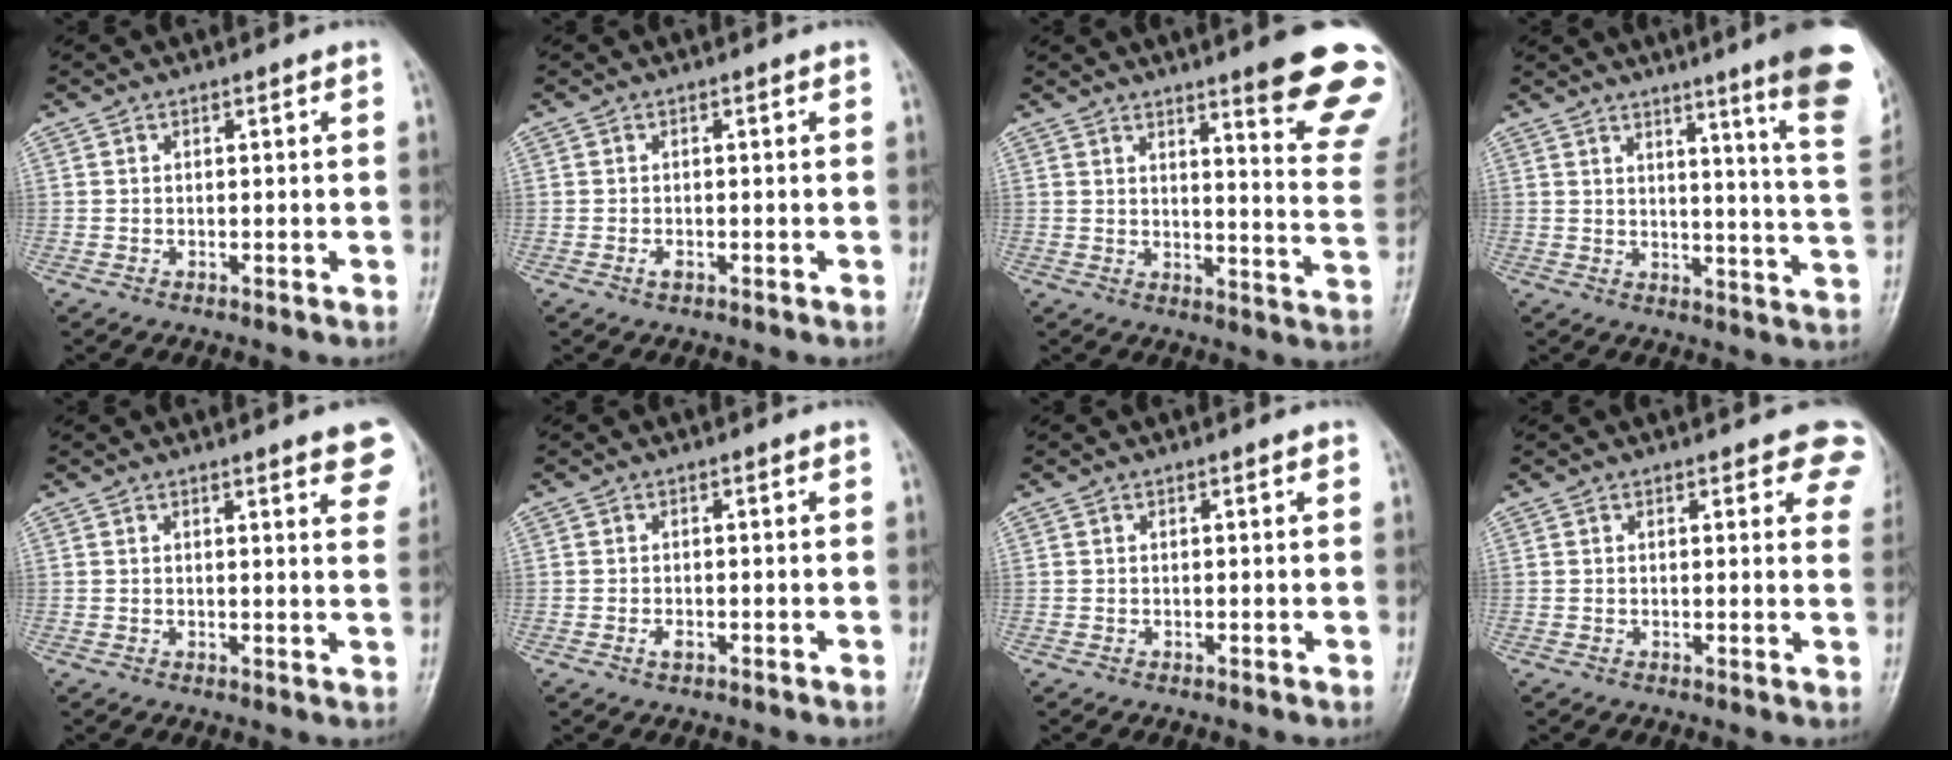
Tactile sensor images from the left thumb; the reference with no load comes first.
{"total": 1.2, "force": [-0.4, 0.5, 1.0], "torque": [-0.017, 0.006, -0.004]}
{"total": 17.2, "force": [11.7, 1.9, 12.5], "torque": [-0.124, -0.075, 0.140]}
{"total": 17.0, "force": [10.4, 0.5, 13.4], "torque": [-0.150, -0.070, 0.116]}
{"total": 8.5, "force": [5.4, 1.8, 6.3], "torque": [-0.050, -0.015, 0.052]}
{"total": 1.3, "force": [-0.5, 0.6, 1.0], "torque": [-0.018, 0.006, -0.006]}
{"total": 0.6, "force": [0.4, 0.1, 0.5], "torque": [-0.008, 0.001, 0.002]}
{"total": 7.0, "force": [4.6, 2.8, 4.5], "torque": [-0.016, -0.014, 0.038]}